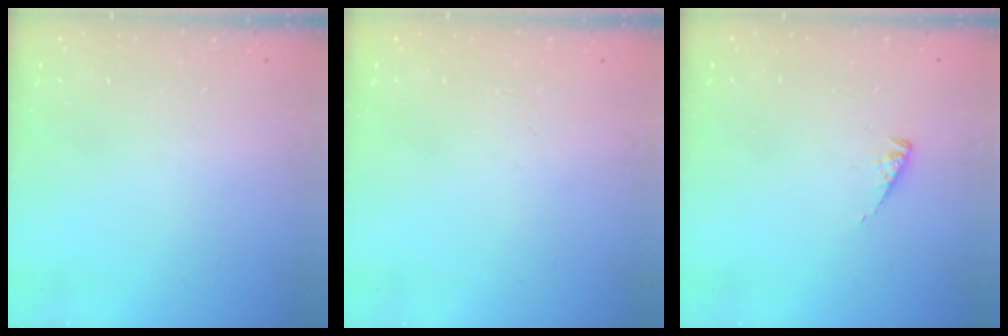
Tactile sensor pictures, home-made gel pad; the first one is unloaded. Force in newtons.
{"total": 0.0}
{"total": 2.7, "press": 2.7, "slide": 0.3}